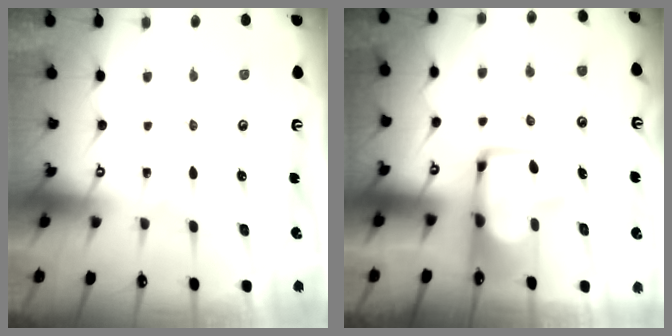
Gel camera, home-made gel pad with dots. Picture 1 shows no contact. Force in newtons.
{"total": 7.0, "press": 6.9, "slide": 1.0}